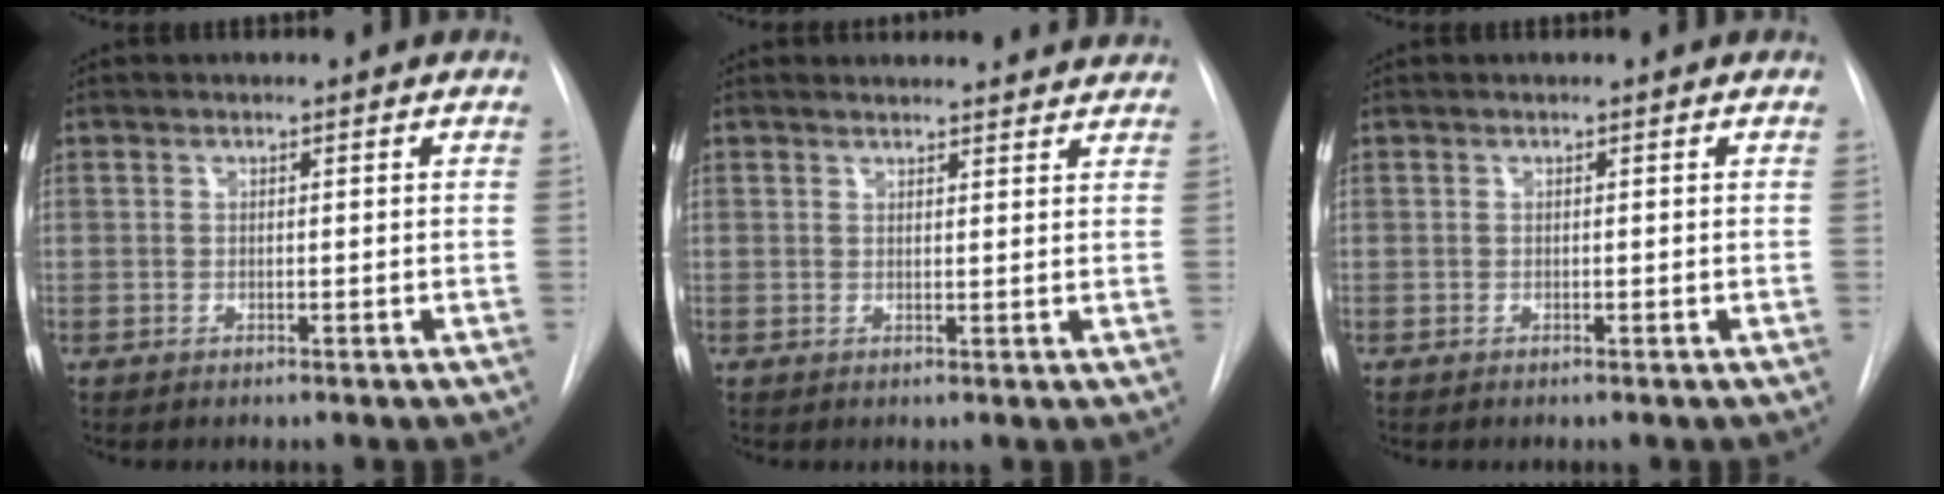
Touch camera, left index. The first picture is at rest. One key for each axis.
{"total": 9.9, "fx": 9.7, "fy": 1.7, "fz": 1.5, "tx": 0.001, "ty": 0.011, "tz": 0.095}
{"total": 0.0}